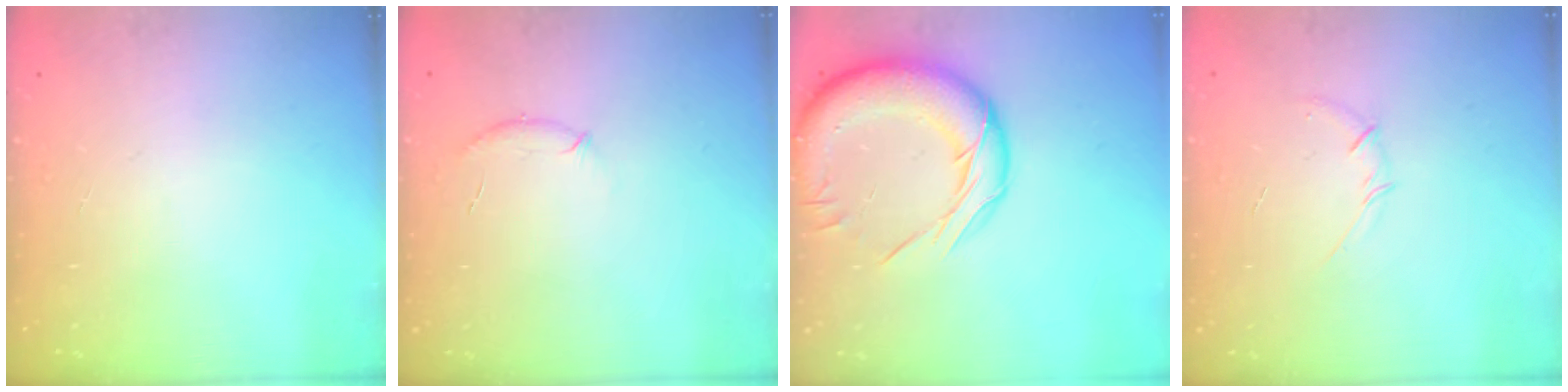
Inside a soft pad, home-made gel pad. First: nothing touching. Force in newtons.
{"total": 6.1, "press": 5.9, "slide": 1.4}
{"total": 18.5, "press": 18.2, "slide": 3.6}
{"total": 3.6, "press": 3.4, "slide": 1.2}